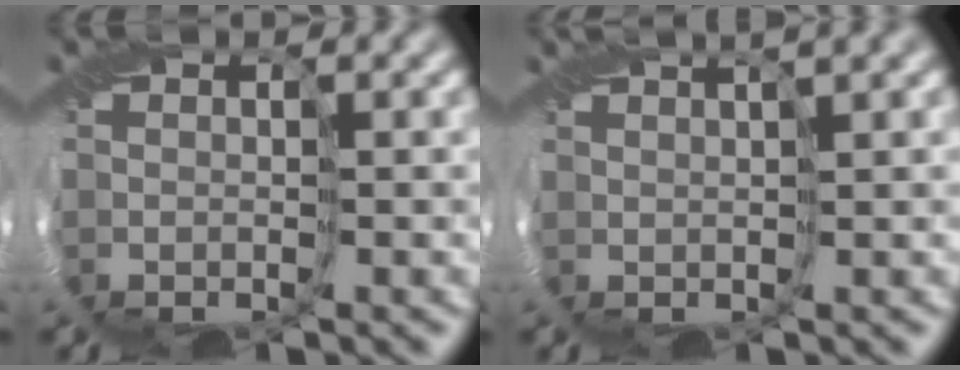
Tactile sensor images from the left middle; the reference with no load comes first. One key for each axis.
{"total": 2.9, "fx": 2.0, "fy": 0.2, "fz": 2.1, "tx": -0.038, "ty": 0.009, "tz": 0.029}